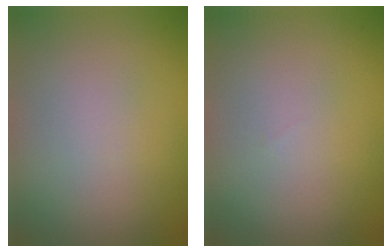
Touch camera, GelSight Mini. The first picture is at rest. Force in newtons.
{"total": 0.0}